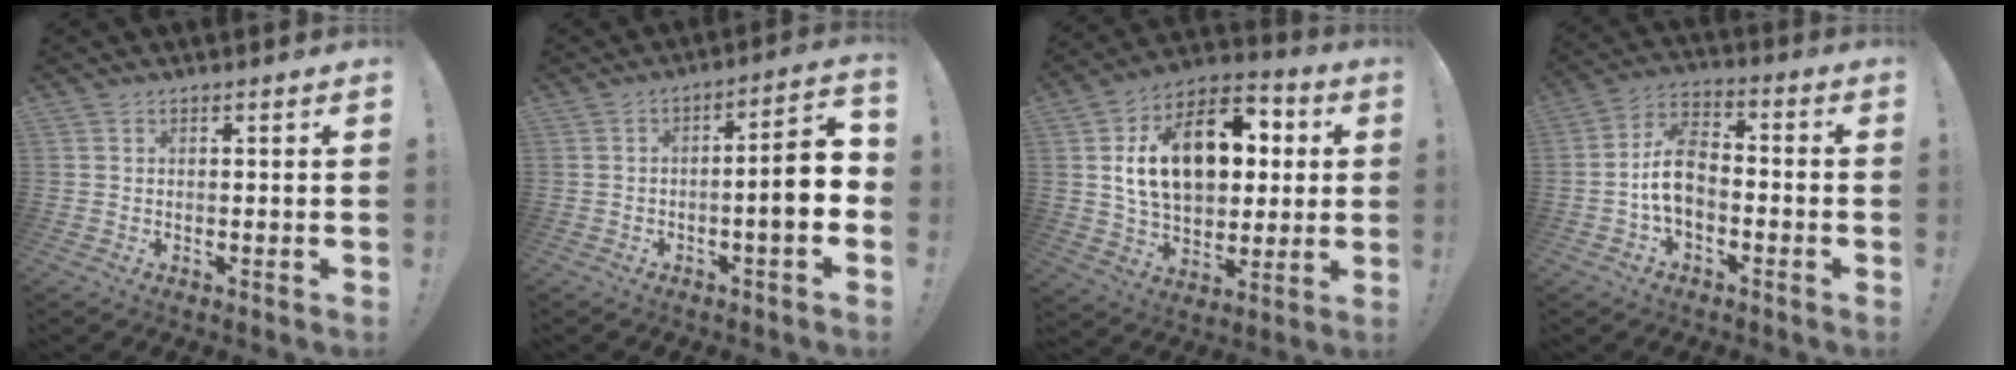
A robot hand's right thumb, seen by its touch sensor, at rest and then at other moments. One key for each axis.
{"total": 9.2, "fx": -1.8, "fy": 1.0, "fz": 9.0, "tx": -0.126, "ty": -0.001, "tz": -0.036}
{"total": 20.8, "fx": 5.0, "fy": 13.4, "fz": 15.1, "tx": -0.237, "ty": -0.006, "tz": 0.091}
{"total": 10.4, "fx": -2.4, "fy": 6.6, "fz": 7.6, "tx": -0.151, "ty": 0.013, "tz": -0.044}